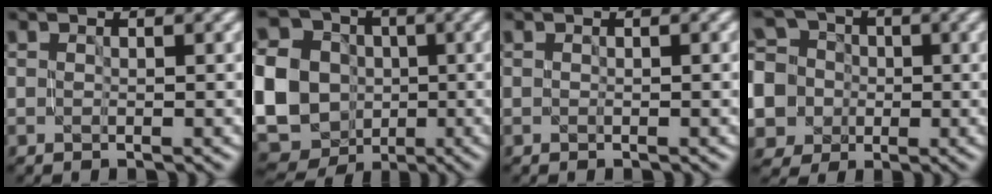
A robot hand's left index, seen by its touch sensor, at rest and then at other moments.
{"total": 17.3, "force": [-1.7, 15.4, 7.6], "torque": [-0.190, -0.002, -0.063]}
{"total": 0.0}
{"total": 9.5, "force": [-1.3, 8.8, 3.4], "torque": [-0.095, 0.014, -0.056]}